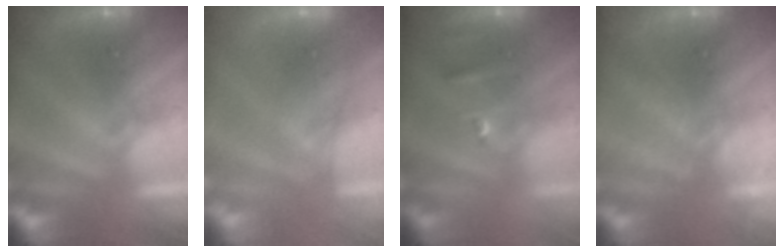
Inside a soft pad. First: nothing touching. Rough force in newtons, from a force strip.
{"total": 2.6}
{"total": 2.5}
{"total": 2.2}